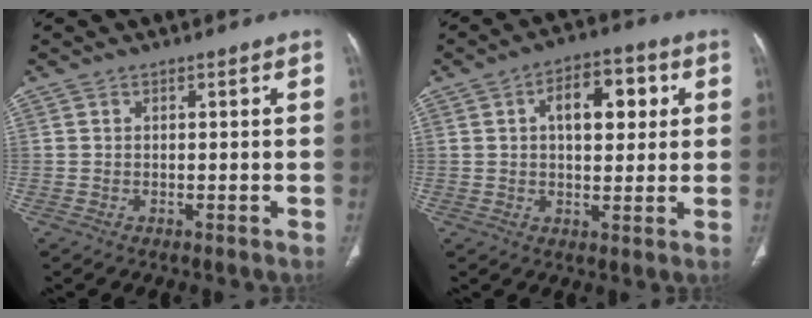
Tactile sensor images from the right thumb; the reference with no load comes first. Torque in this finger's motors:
{"motor_torque": [1.29, 1.60, 0.57, -0.37, 0.00]}